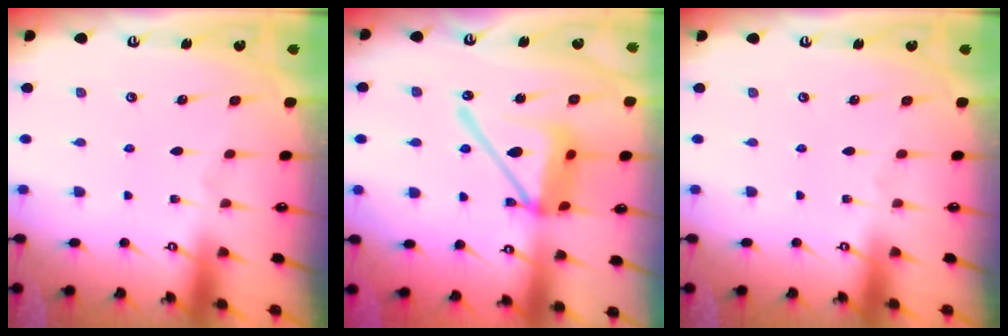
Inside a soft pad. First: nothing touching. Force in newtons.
{"total": 17.0, "press": 16.9, "slide": 2.0}
{"total": 0.0}